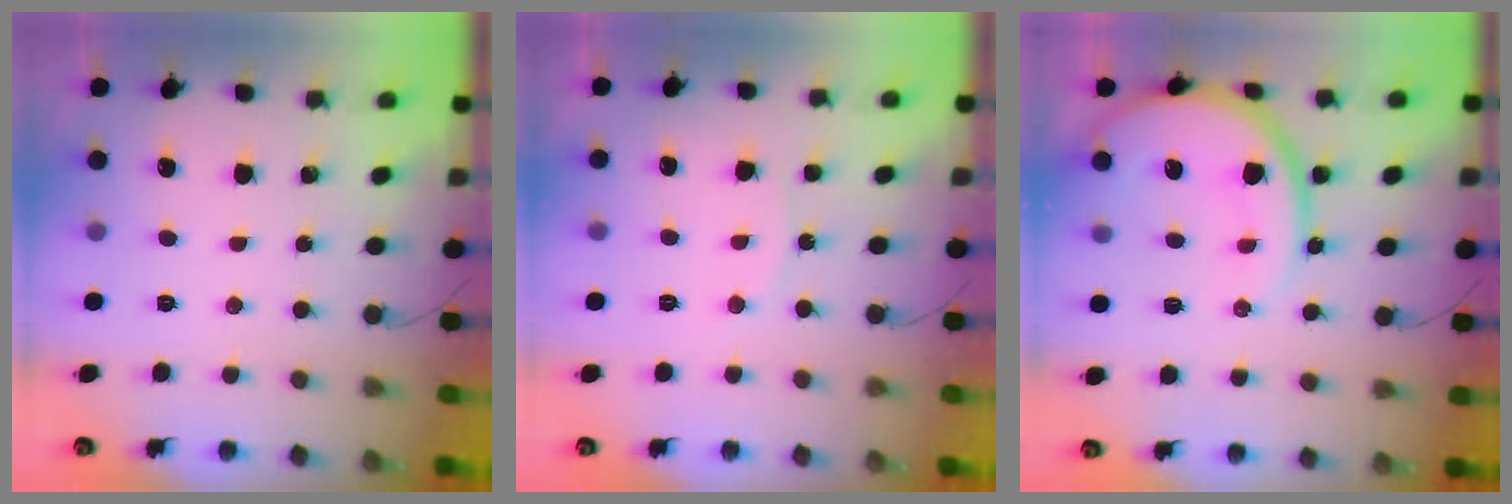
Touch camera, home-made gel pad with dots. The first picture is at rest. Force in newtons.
{"total": 5.3, "press": 5.2, "slide": 0.5}
{"total": 14.2, "press": 14.2, "slide": 1.2}